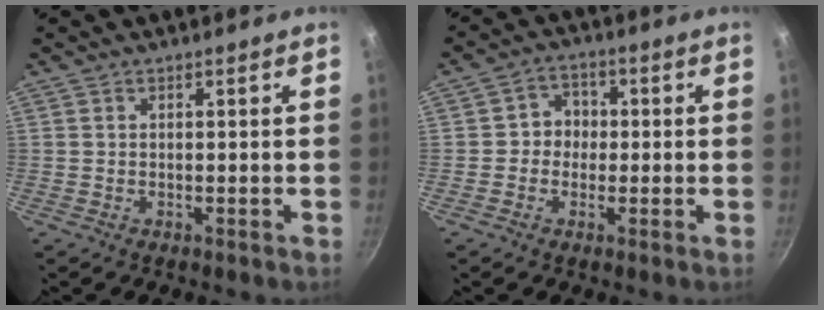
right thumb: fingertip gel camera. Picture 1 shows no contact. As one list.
[{"total": 4.9, "force": [-0.3, 4.5, 1.9], "torque": [0.008, 0.014, -0.015]}]